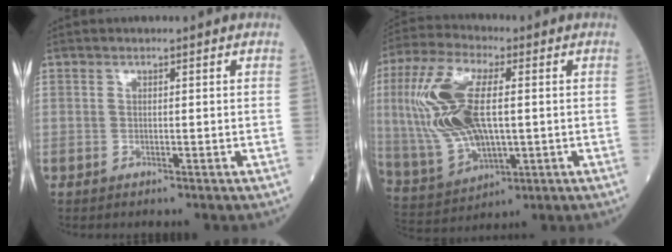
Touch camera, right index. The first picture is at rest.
{"total": 16.4, "force": [1.3, 6.8, 14.9], "torque": [-0.339, 0.009, 0.036]}